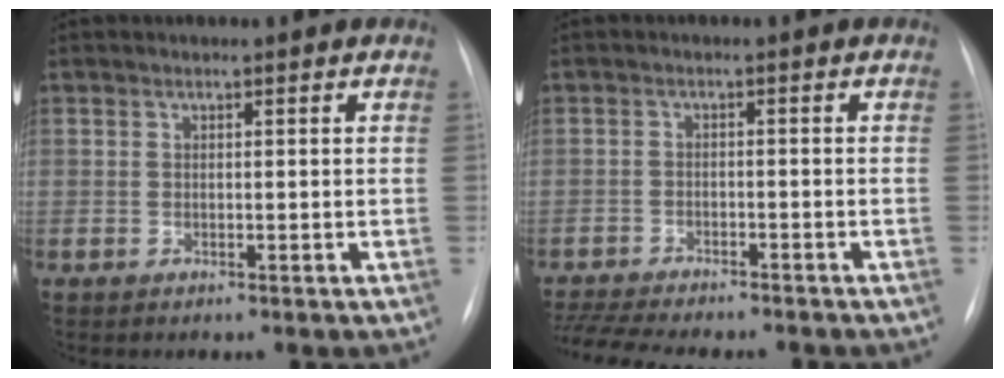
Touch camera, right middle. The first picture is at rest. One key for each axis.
{"total": 14.0, "fx": -12.3, "fy": 2.8, "fz": 6.0, "tx": -0.120, "ty": -0.010, "tz": -0.175}